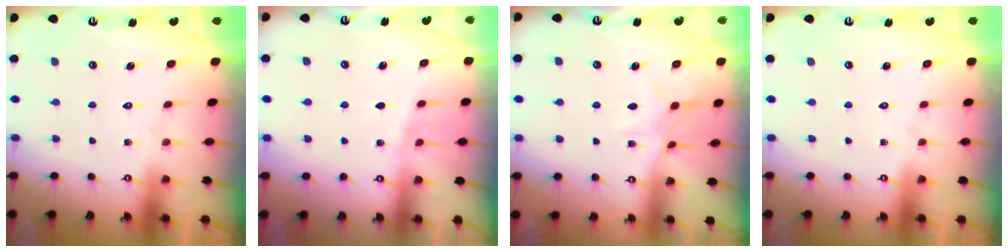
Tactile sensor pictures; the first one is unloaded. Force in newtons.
{"total": 3.6, "press": 3.3, "slide": 1.4}
{"total": 5.9, "press": 5.9, "slide": 0.5}
{"total": 0.0}